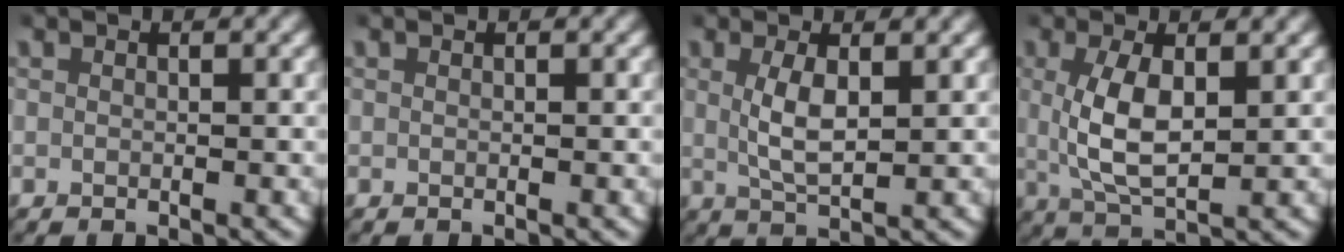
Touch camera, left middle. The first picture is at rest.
{"total": 0.0}
{"total": 3.1, "force": [0.6, 0.9, 2.9], "torque": [-0.063, -0.010, 0.019]}
{"total": 5.0, "force": [0.6, 2.2, 4.5], "torque": [-0.095, -0.006, 0.020]}